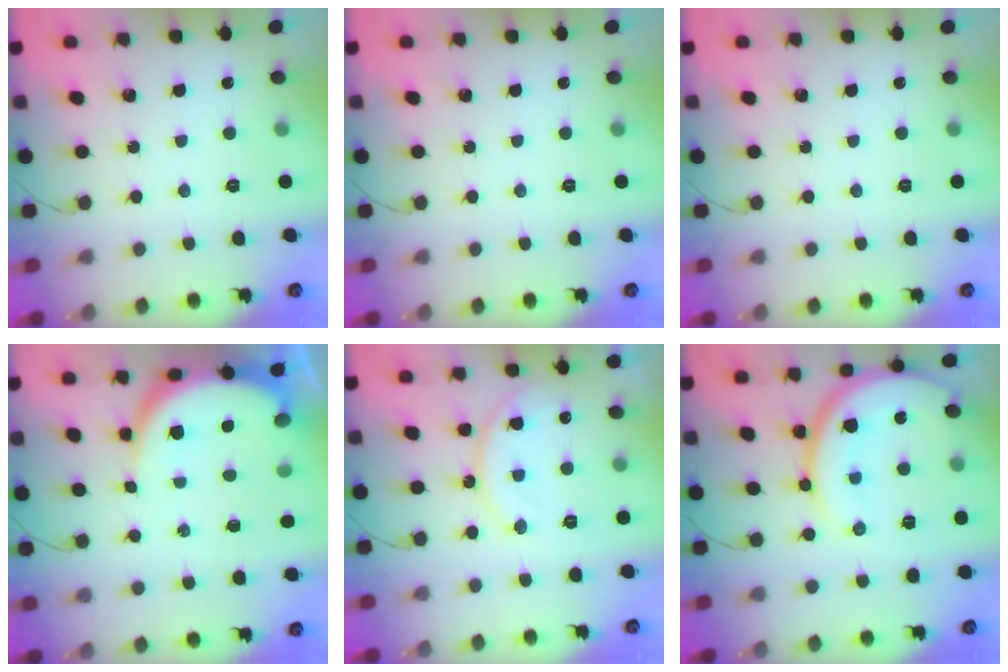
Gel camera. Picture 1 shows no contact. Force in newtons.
{"total": 0.0}
{"total": 0.0}
{"total": 10.4, "press": 10.3, "slide": 1.0}
{"total": 13.5, "press": 13.4, "slide": 1.2}
{"total": 17.6, "press": 17.6, "slide": 1.5}